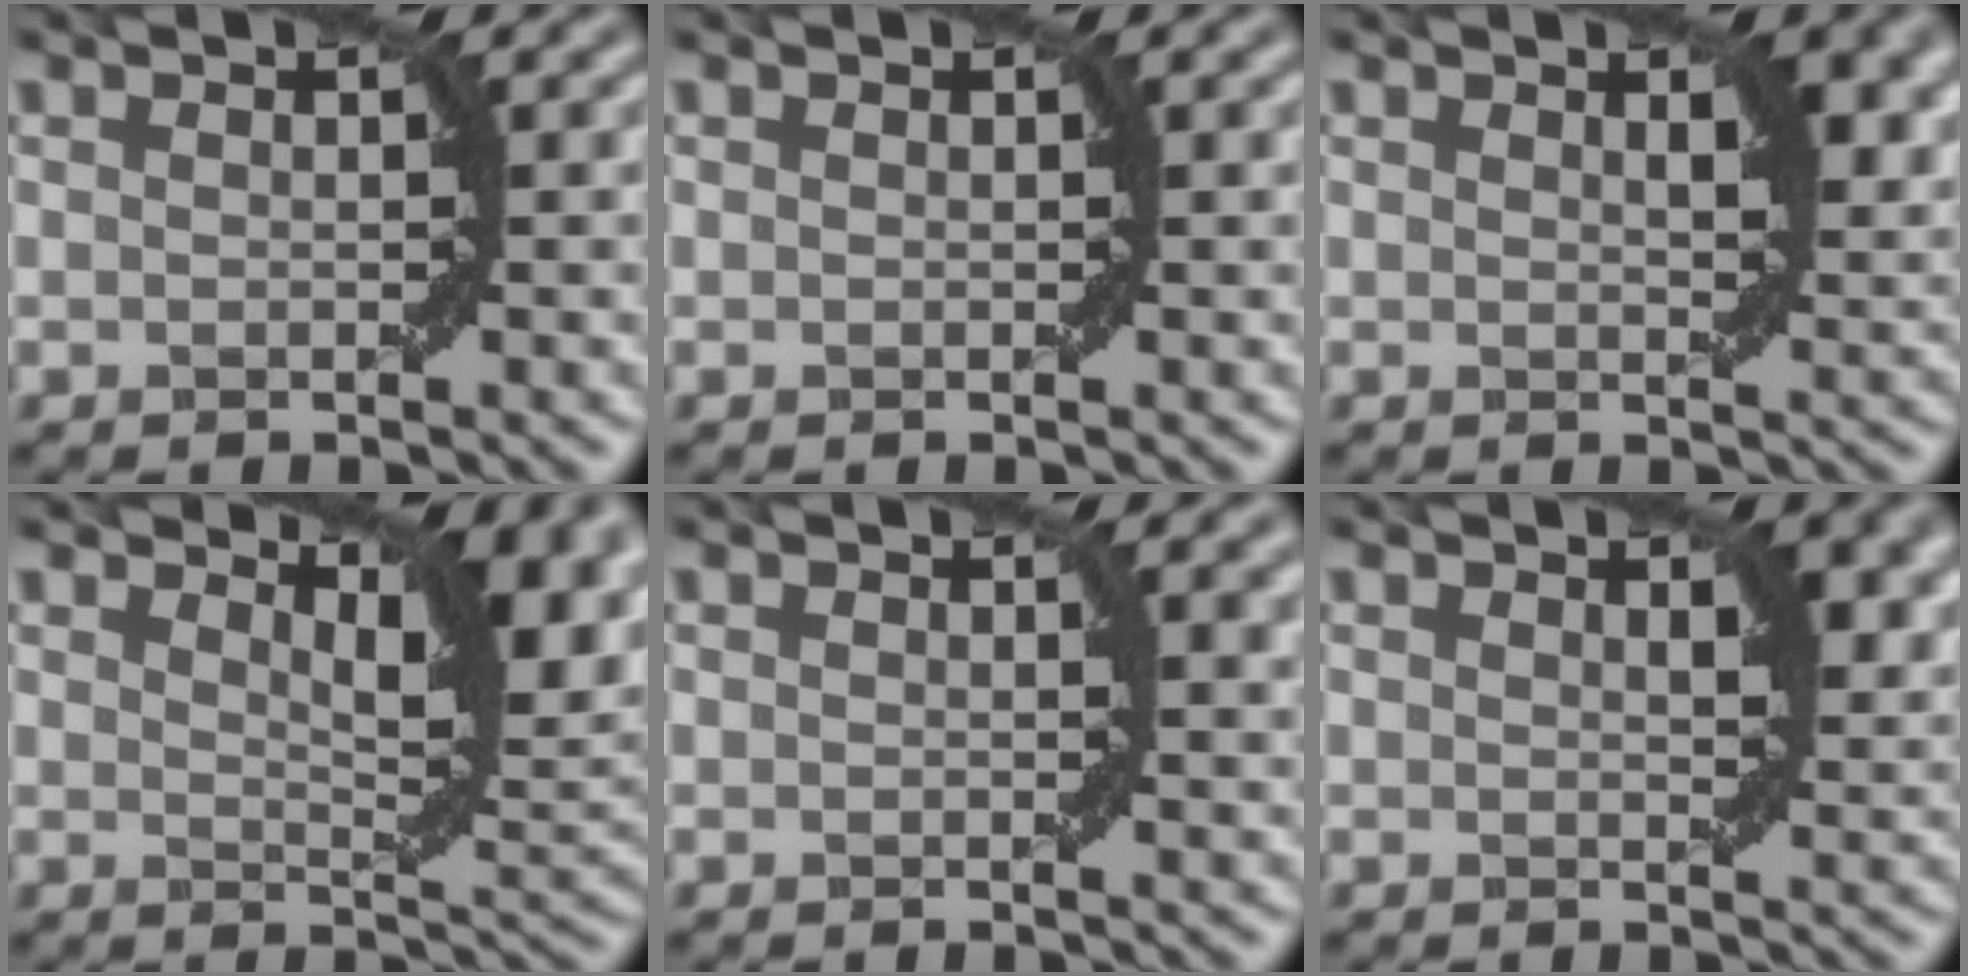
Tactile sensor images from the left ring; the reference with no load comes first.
{"total": 0.0}
{"total": 3.7, "force": [1.7, 1.3, 3.0], "torque": [-0.044, -0.002, 0.031]}
{"total": 6.9, "force": [3.7, 2.4, 5.3], "torque": [-0.077, 0.000, 0.062]}
{"total": 1.8, "force": [0.8, 0.3, 1.6], "torque": [-0.014, 0.000, 0.012]}
{"total": 3.3, "force": [1.5, 1.2, 2.7], "torque": [-0.037, -0.002, 0.028]}